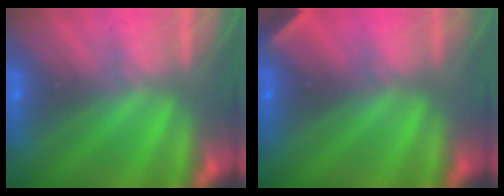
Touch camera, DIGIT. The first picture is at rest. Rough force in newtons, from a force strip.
{"total": 2.0}